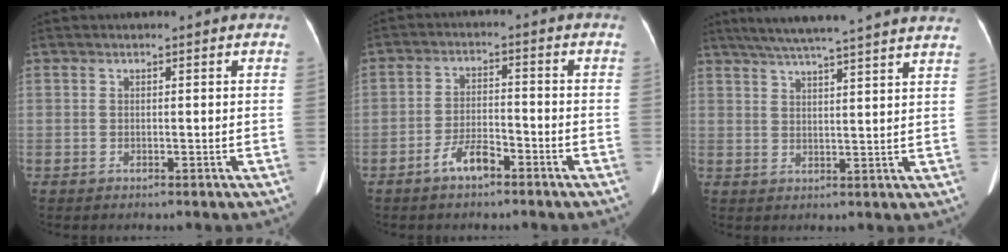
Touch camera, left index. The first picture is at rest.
{"total": 4.7, "force": [-3.4, 1.5, 3.0], "torque": [-0.063, 0.005, -0.061]}
{"total": 20.9, "force": [18.3, -0.3, 10.1], "torque": [-0.164, 0.015, 0.237]}